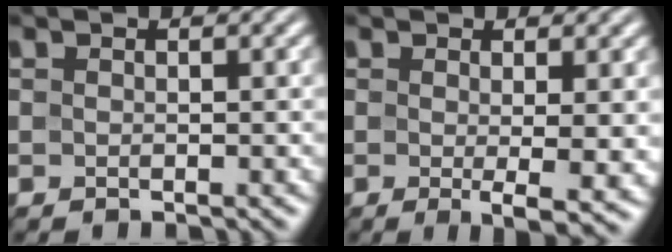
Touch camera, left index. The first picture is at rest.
{"total": 4.3, "force": [-0.4, 0.8, 4.2], "torque": [-0.063, -0.014, -0.001]}